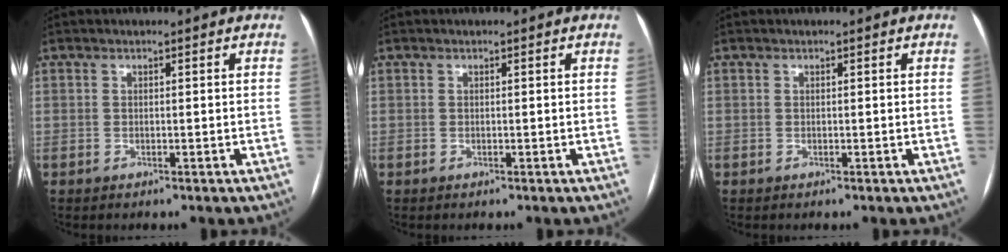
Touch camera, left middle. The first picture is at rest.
{"total": 0.0}
{"total": 0.0}